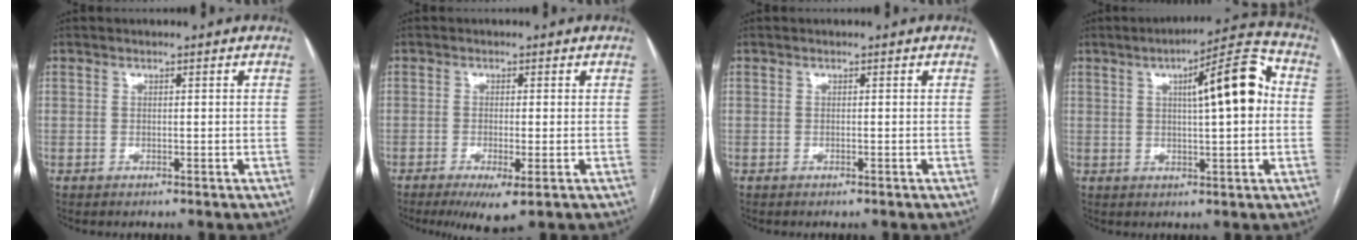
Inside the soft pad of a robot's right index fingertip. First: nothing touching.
{"total": 4.8, "force": [-2.3, 0.6, 4.2], "torque": [-0.069, -0.013, -0.035]}
{"total": 0.0}
{"total": 11.6, "force": [2.0, 1.8, 11.3], "torque": [-0.157, 0.030, 0.024]}